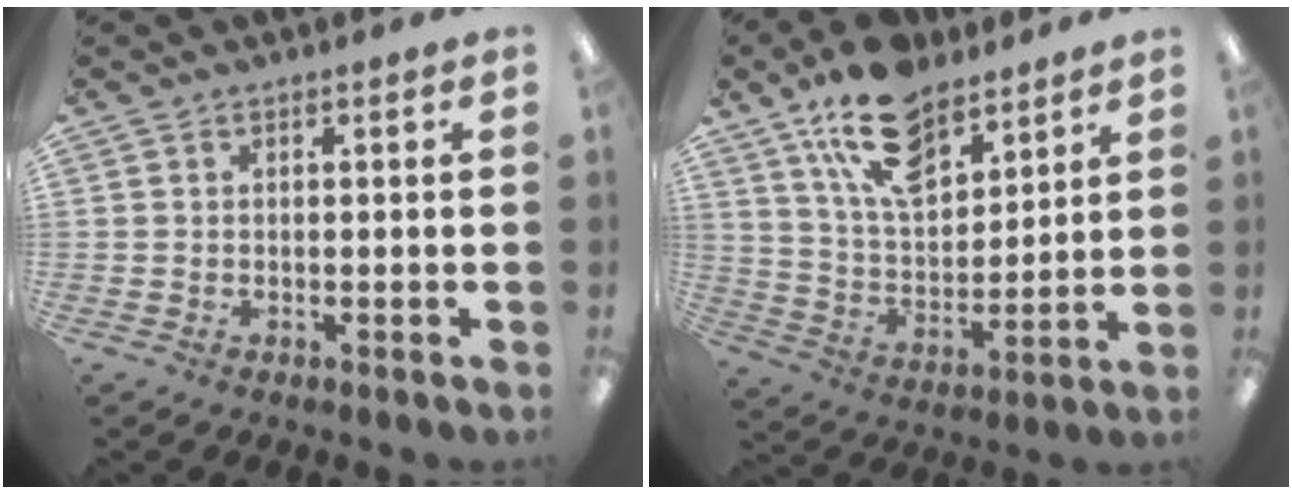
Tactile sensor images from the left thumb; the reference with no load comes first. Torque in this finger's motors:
{"motor_torque": [0.42, 0.21, 1.67, -1.11, 0.33]}